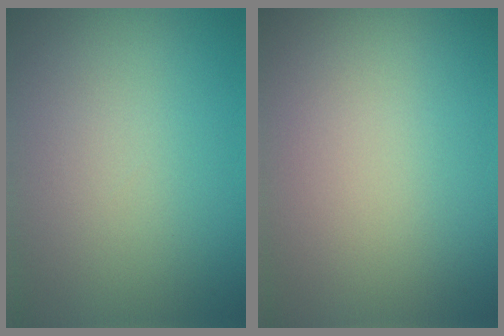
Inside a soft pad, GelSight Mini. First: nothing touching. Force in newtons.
{"total": 0.0}